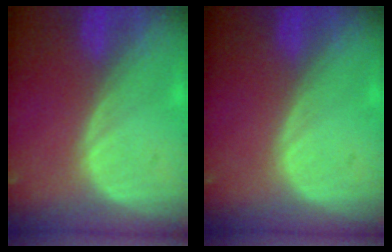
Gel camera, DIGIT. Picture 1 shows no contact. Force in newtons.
{"total": 0.0}